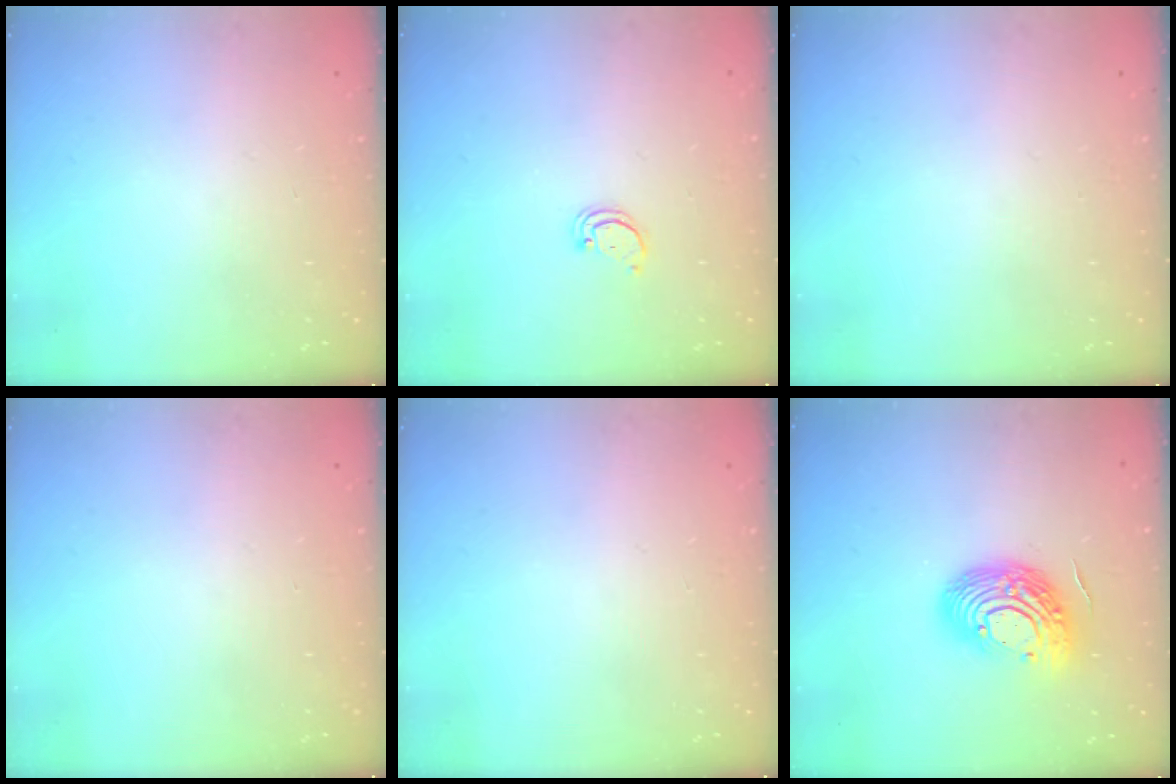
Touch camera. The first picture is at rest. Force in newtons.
{"total": 1.5, "press": 1.5, "slide": 0.1}
{"total": 0.0}
{"total": 0.0}
{"total": 0.0}
{"total": 16.2, "press": 16.1, "slide": 1.2}